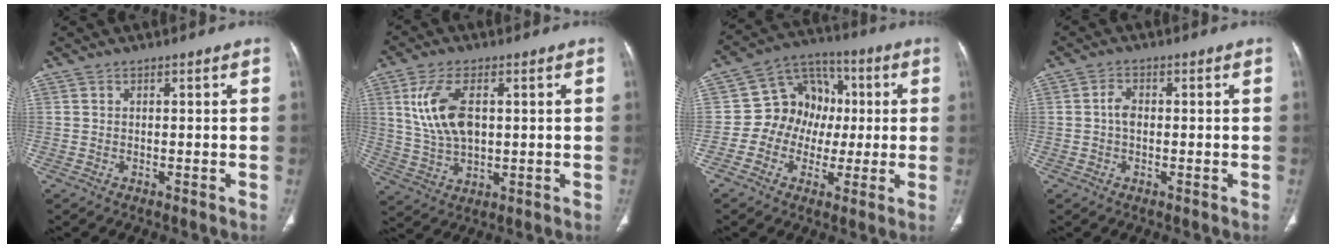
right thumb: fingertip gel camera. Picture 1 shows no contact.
{"total": 10.6, "force": [2.3, 5.8, 8.5], "torque": [-0.169, -0.003, 0.050]}
{"total": 12.0, "force": [-0.3, 10.7, 5.6], "torque": [-0.046, 0.030, -0.014]}
{"total": 4.5, "force": [0.2, 3.1, 3.3], "torque": [-0.055, 0.006, -0.003]}